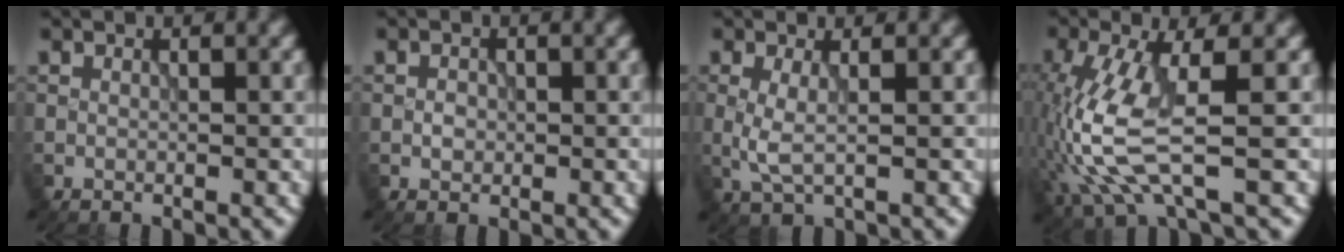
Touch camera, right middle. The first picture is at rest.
{"total": 1.0, "force": [-0.2, 0.8, 0.5], "torque": [-0.008, -0.001, -0.005]}
{"total": 2.0, "force": [0.0, 0.5, 2.0], "torque": [-0.049, -0.004, 0.000]}
{"total": 7.2, "force": [-1.3, 2.1, 6.7], "torque": [-0.174, -0.005, -0.021]}